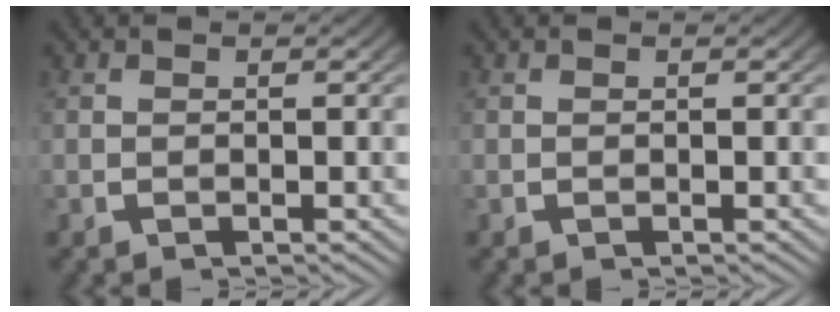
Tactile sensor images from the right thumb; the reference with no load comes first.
{"total": 0.0}